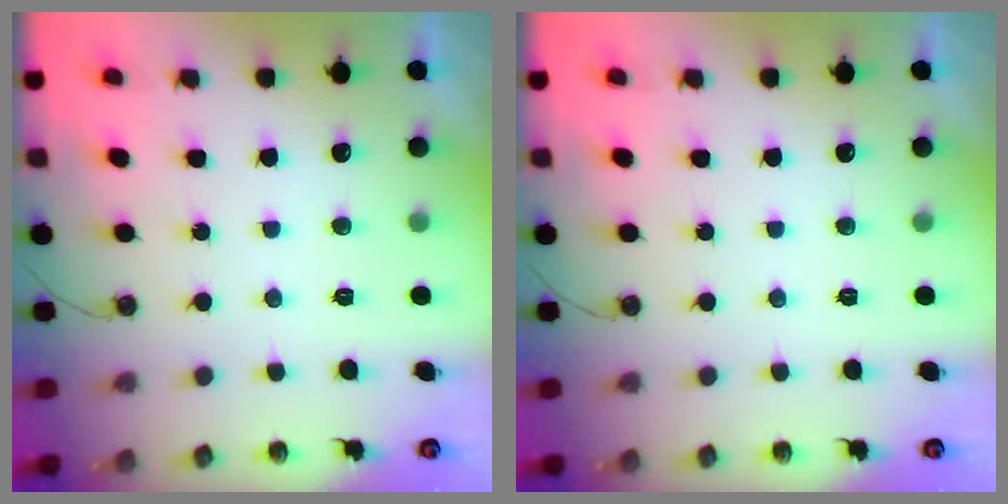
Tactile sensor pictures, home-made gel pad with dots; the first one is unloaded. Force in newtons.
{"total": 0.0}